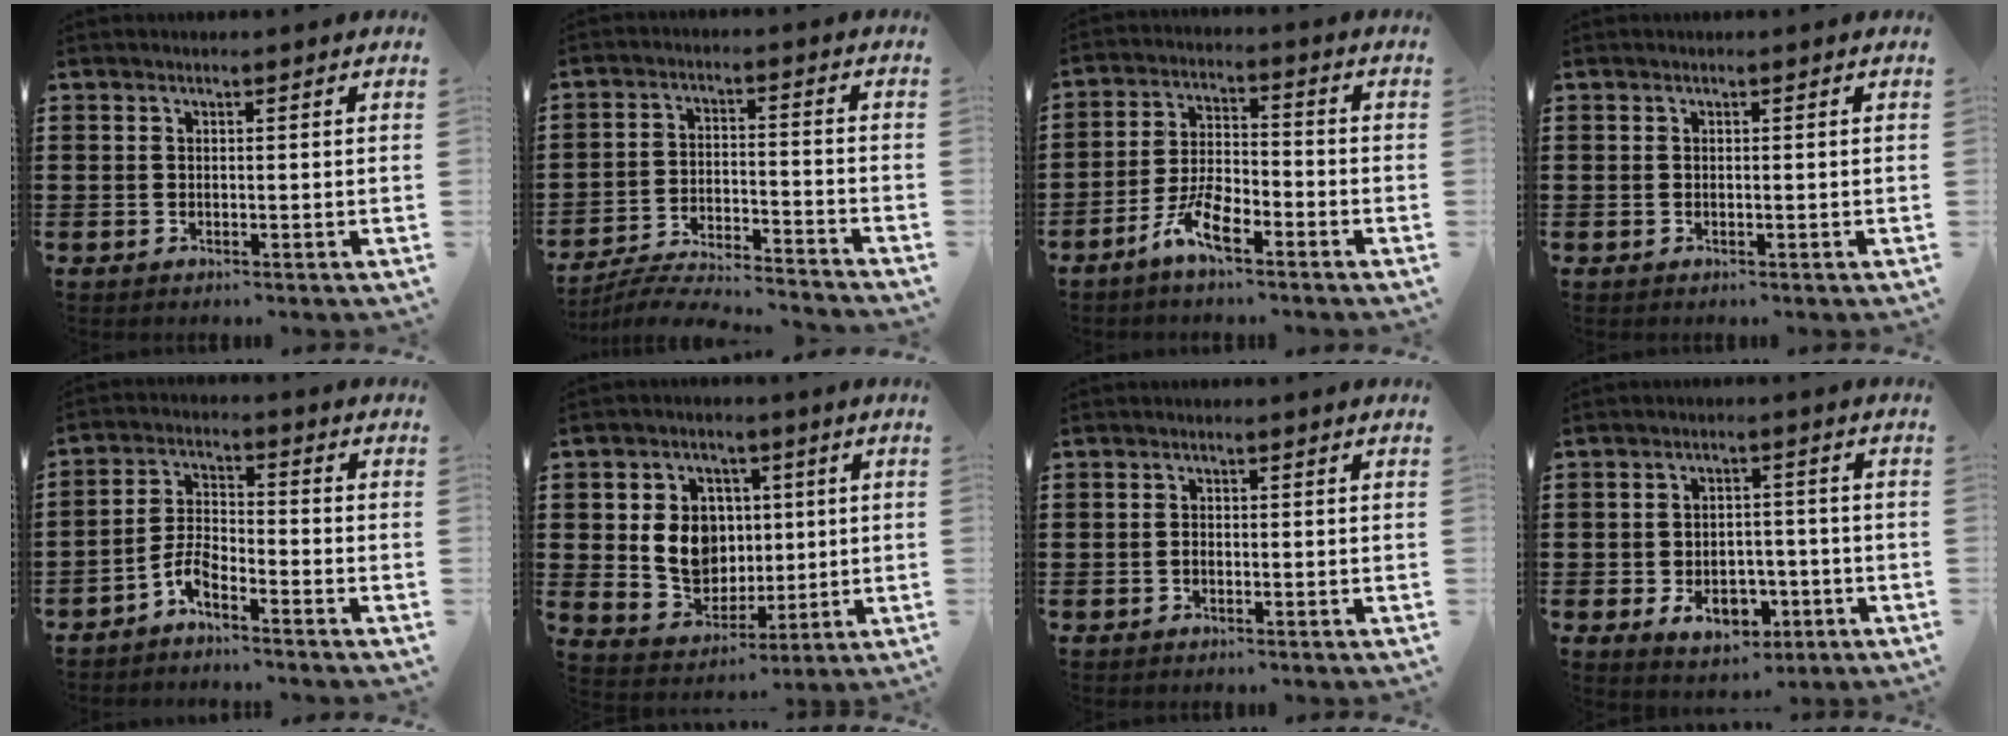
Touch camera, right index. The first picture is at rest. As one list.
[{"total": 5.7, "force": [-5.6, 0.0, 1.3], "torque": [-0.032, -0.002, -0.115]}, {"total": 6.6, "force": [-4.3, 2.0, 4.6], "torque": [-0.101, 0.002, -0.083]}, {"total": 0.0}, {"total": 4.3, "force": [-3.5, 1.0, 2.3], "torque": [-0.066, -0.002, -0.073]}, {"total": 8.8, "force": [1.0, 7.4, 4.6], "torque": [-0.096, 0.019, 0.020]}, {"total": 0.7, "force": [-0.4, 0.4, 0.5], "torque": [-0.011, -0.002, -0.007]}, {"total": 6.3, "force": [-2.5, 4.1, 4.1], "torque": [-0.062, 0.003, -0.047]}]